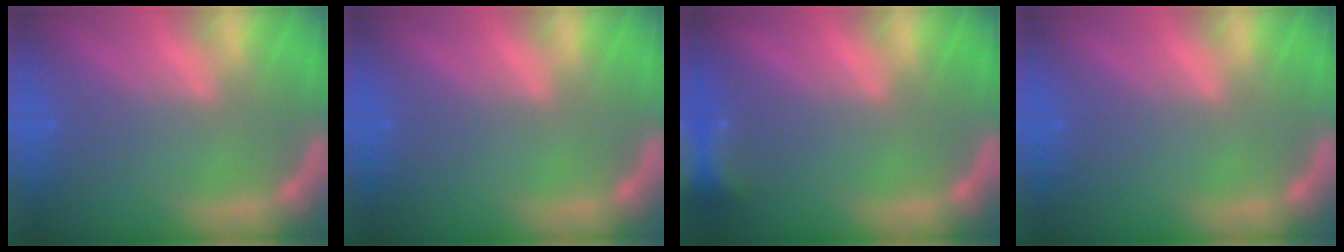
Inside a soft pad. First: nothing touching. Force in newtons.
{"total": 0.0}
{"total": 4.4}
{"total": 0.0}